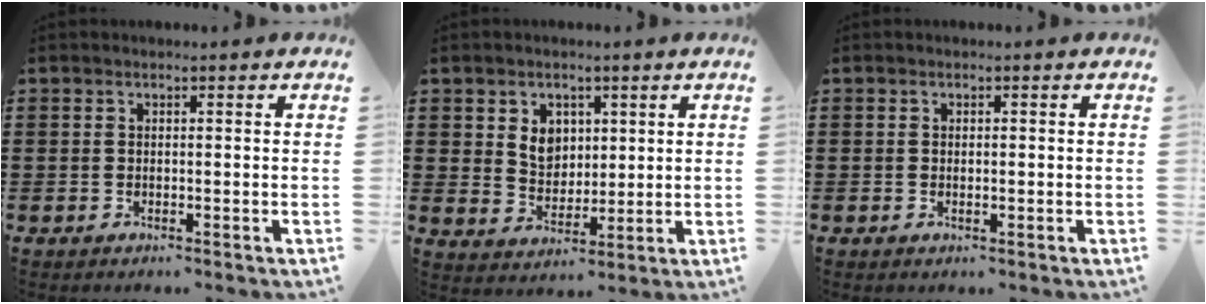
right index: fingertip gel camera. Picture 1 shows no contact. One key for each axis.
{"total": 5.1, "fx": 1.9, "fy": 4.3, "fz": 2.2, "tx": -0.052, "ty": 0.012, "tz": 0.032}
{"total": 0.6, "fx": 0.0, "fy": 0.2, "fz": 0.5, "tx": -0.011, "ty": 0.000, "tz": 0.000}